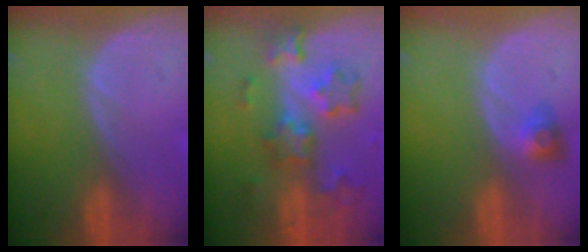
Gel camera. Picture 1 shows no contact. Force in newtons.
{"total": 8.8, "press": 7.8, "slide": 4.1}
{"total": 3.0, "press": 2.7, "slide": 1.3}